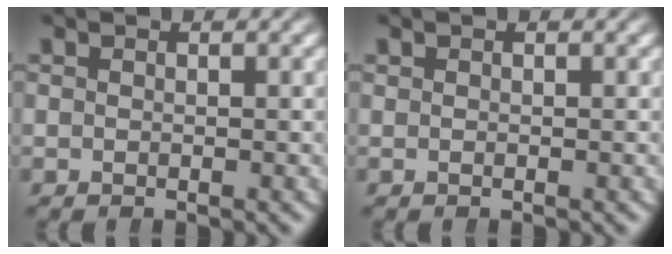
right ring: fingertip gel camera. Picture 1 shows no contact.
{"total": 0.0}